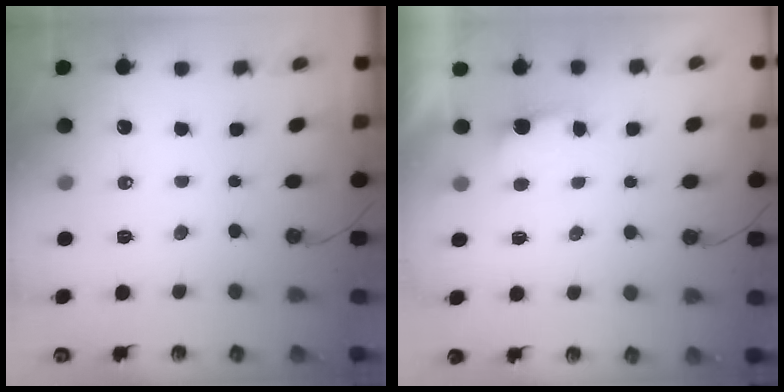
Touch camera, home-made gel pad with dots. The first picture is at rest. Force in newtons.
{"total": 1.2, "press": 0.9, "slide": 0.8}